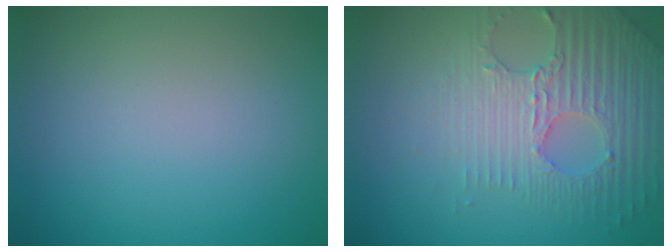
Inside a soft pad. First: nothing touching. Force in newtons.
{"total": 4.7, "press": 4.2, "slide": 1.9}